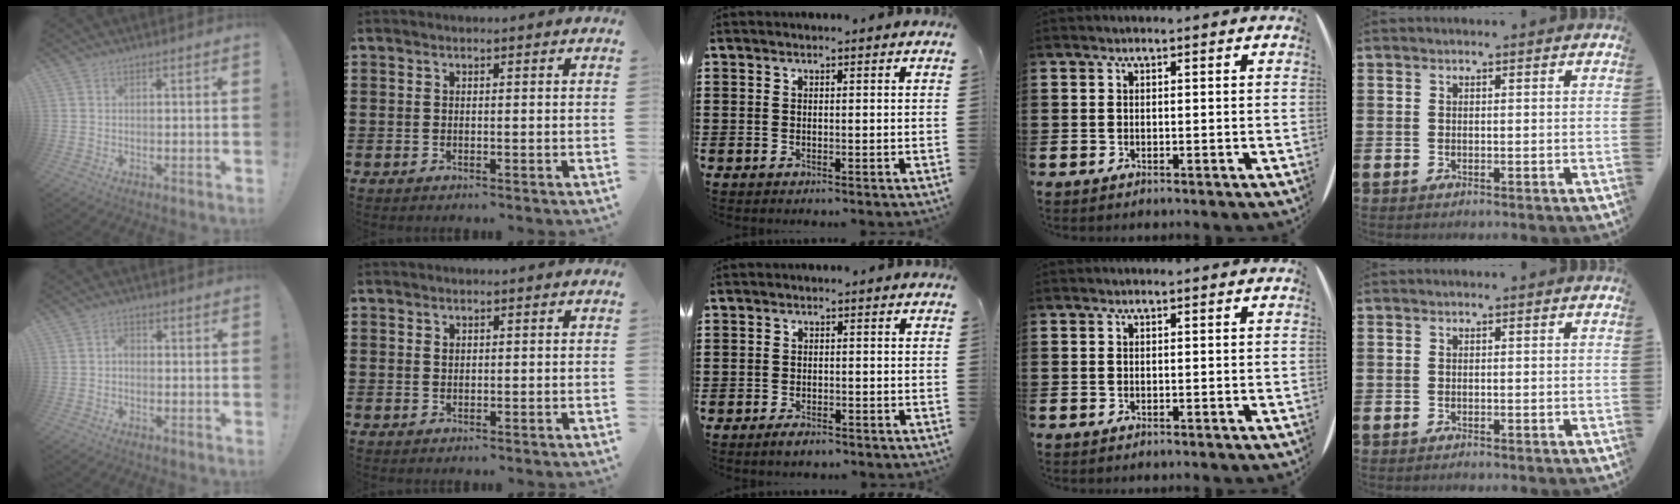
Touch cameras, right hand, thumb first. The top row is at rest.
{"thumb": {"total": 1.8, "force": [-0.7, 1.2, 1.1], "torque": [-0.013, 0.004, -0.015]}, "index": {"total": 0.7, "force": [0.3, 0.5, 0.3], "torque": [-0.009, 0.002, 0.007]}, "middle": {"total": 1.5, "force": [-1.3, 0.6, 0.5], "torque": [-0.012, 0.000, -0.025]}}